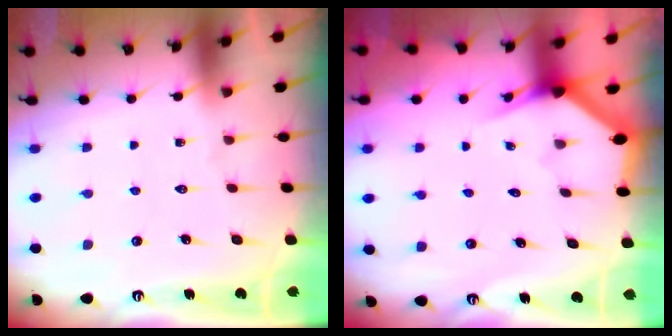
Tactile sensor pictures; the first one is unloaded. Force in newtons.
{"total": 3.0, "press": 3.0, "slide": 0.1}